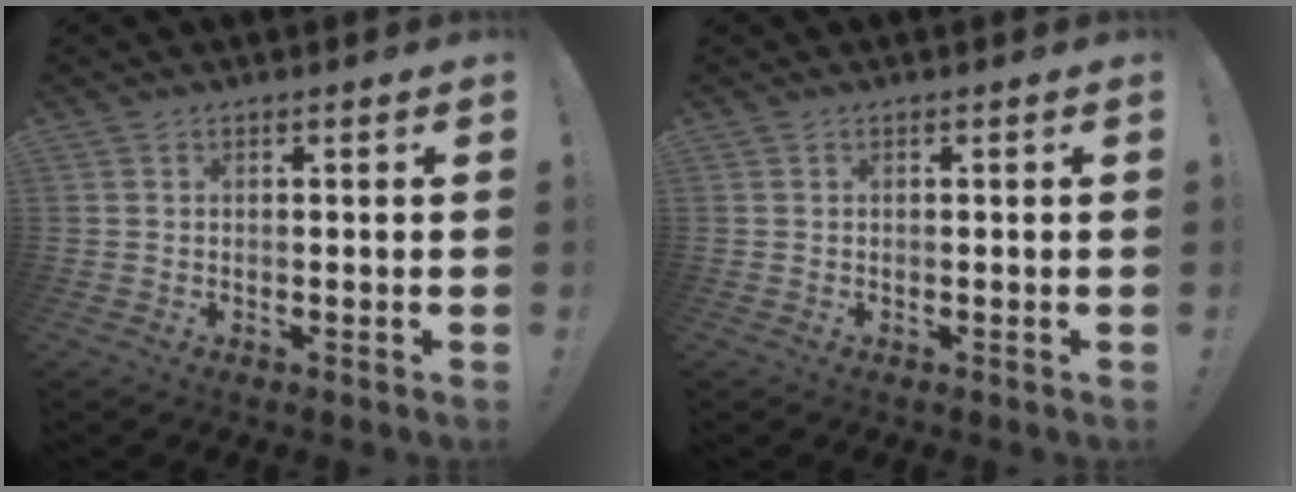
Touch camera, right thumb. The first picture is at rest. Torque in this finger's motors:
{"motor_torque": [-0.01, -0.01, -0.06, 0.06, 0.00]}